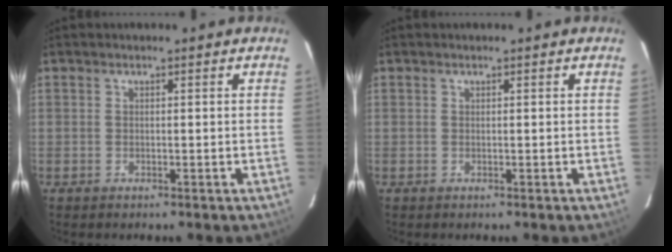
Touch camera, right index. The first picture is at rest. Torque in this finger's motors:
{"motor_torque": [0.14, 0.02, 0.03, 0.01]}